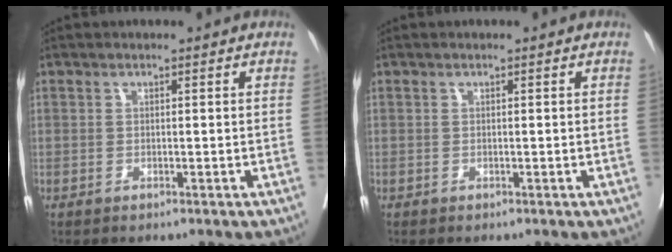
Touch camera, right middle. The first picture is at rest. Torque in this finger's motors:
{"motor_torque": [0.33, -0.32, -0.01, -0.03]}